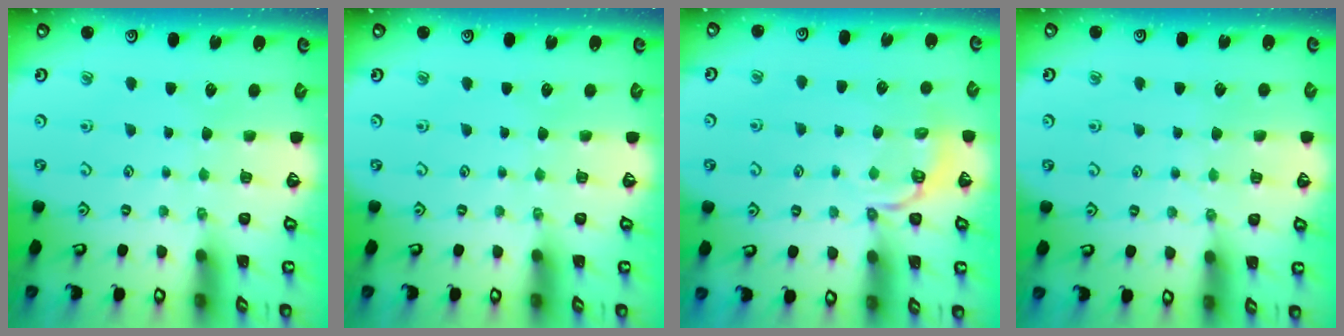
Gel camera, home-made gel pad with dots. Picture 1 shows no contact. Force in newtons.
{"total": 0.0}
{"total": 6.6, "press": 6.3, "slide": 2.0}
{"total": 2.9, "press": 2.9, "slide": 0.2}